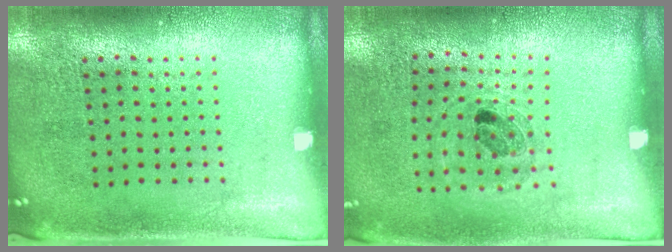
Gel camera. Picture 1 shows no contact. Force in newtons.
{"total": 1.0, "press": 0.9, "slide": 0.4}